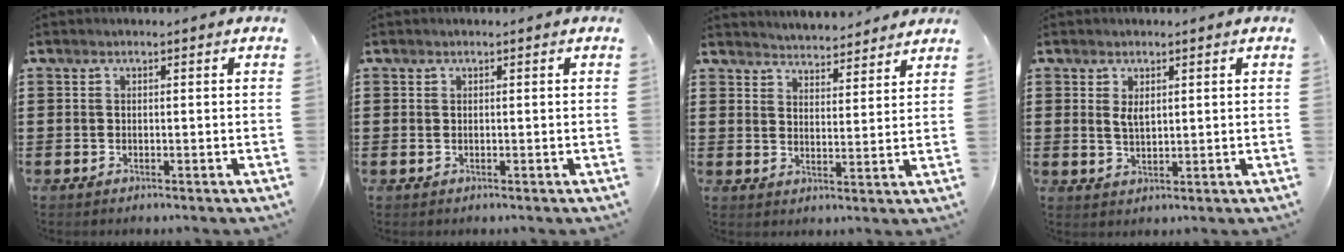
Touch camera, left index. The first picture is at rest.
{"total": 0.0}
{"total": 3.9, "force": [3.9, -0.1, -0.2], "torque": [-0.011, -0.024, 0.070]}
{"total": 2.2, "force": [1.0, 1.0, 1.7], "torque": [-0.038, 0.003, 0.017]}